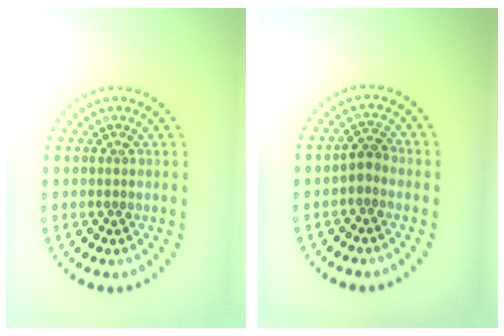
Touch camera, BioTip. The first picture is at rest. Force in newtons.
{"total": 1.5, "press": 1.3, "slide": 0.8}